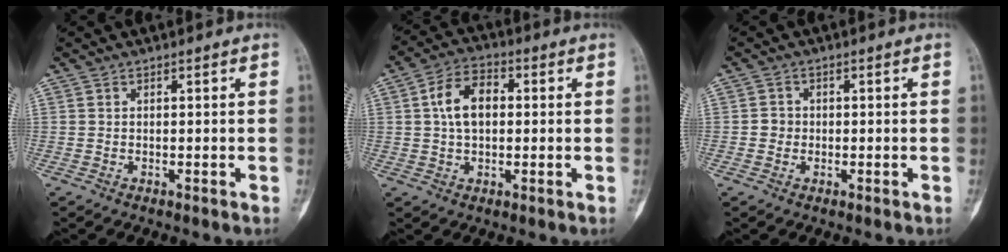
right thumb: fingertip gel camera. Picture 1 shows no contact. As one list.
[{"total": 8.4, "force": [1.1, 5.3, 6.4], "torque": [-0.108, 0.018, 0.013]}, {"total": 2.0, "force": [-0.2, 1.9, 0.5], "torque": [0.004, 0.008, -0.006]}]